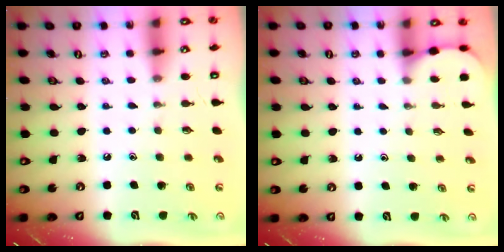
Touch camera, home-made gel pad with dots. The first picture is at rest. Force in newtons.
{"total": 1.8, "press": 1.8, "slide": 0.2}